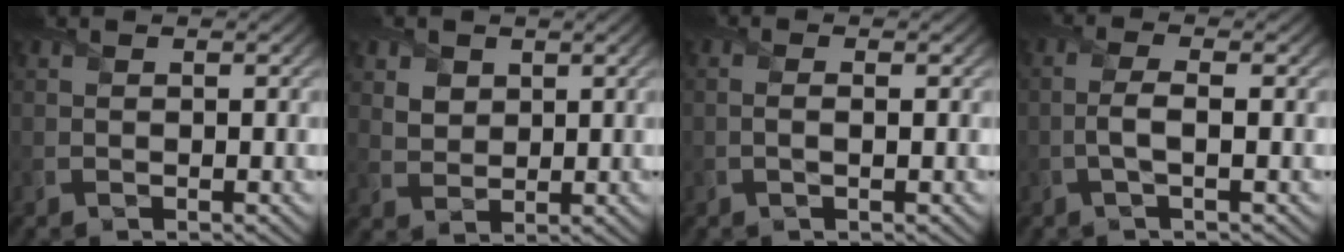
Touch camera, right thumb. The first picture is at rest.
{"total": 2.9, "force": [1.6, 2.1, 1.2], "torque": [-0.035, -0.005, 0.028]}
{"total": 1.0, "force": [-0.1, 0.2, 1.0], "torque": [-0.022, 0.000, -0.003]}
{"total": 2.5, "force": [-0.4, 0.5, 2.4], "torque": [-0.051, 0.007, -0.016]}